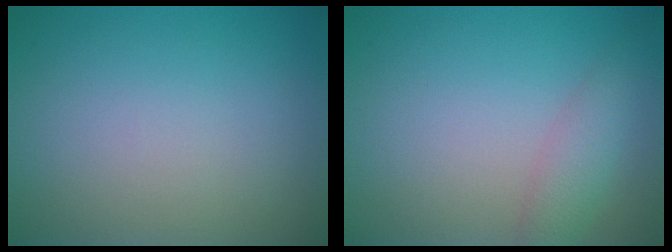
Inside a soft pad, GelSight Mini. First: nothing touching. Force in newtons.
{"total": 2.5, "press": 2.5, "slide": 0.1}